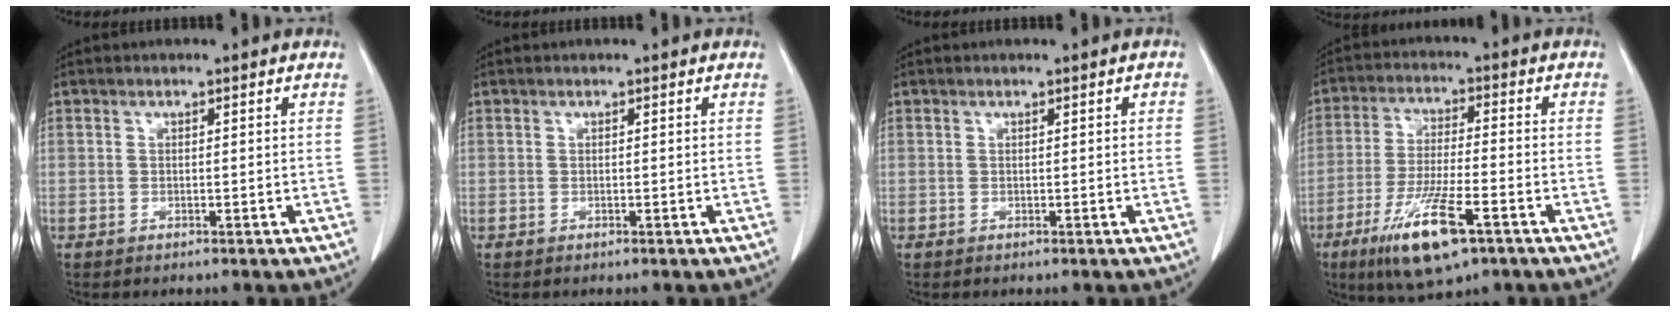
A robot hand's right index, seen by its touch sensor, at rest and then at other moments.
{"total": 0.0}
{"total": 0.5, "force": [0.1, 0.1, 0.5], "torque": [-0.008, 0.002, 0.003]}
{"total": 12.5, "force": [-6.8, 2.4, 10.3], "torque": [-0.201, -0.025, -0.116]}